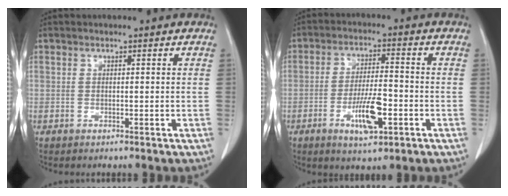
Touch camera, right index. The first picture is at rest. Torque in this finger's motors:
{"motor_torque": [0.03, 0.00, 0.01, 0.04]}